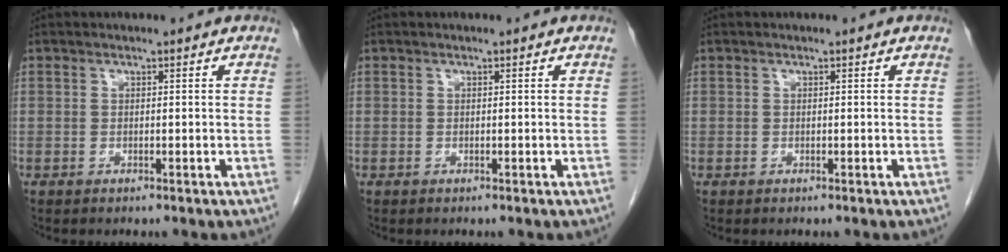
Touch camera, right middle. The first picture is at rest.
{"total": 0.0}
{"total": 0.0}